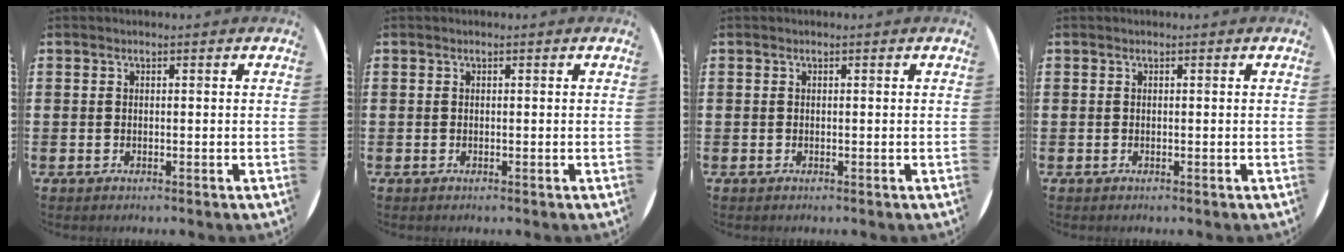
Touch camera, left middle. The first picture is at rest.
{"total": 0.0}
{"total": 0.0}
{"total": 0.0}